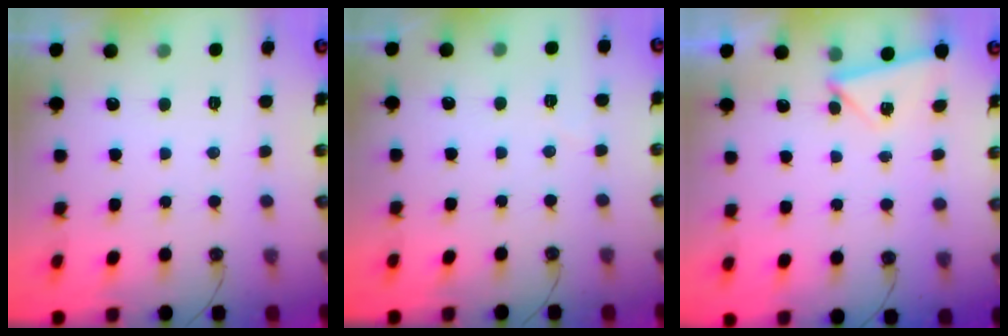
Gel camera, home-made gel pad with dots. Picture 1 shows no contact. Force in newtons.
{"total": 2.8, "press": 2.7, "slide": 0.8}
{"total": 2.3, "press": 2.1, "slide": 1.0}